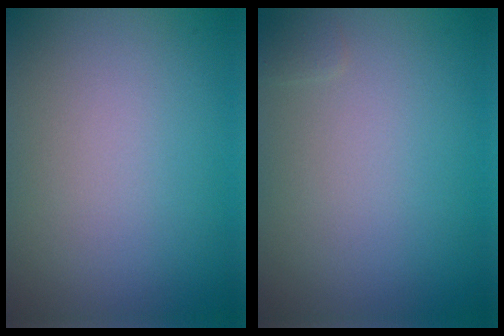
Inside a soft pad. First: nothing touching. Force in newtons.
{"total": 0.5, "press": 0.5, "slide": 0.0}